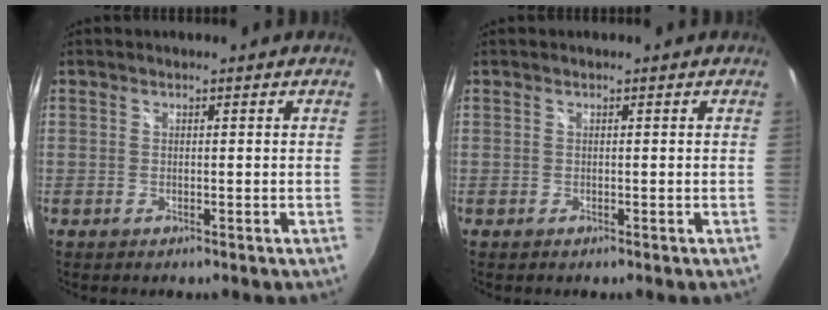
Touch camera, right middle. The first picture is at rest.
{"total": 0.0}